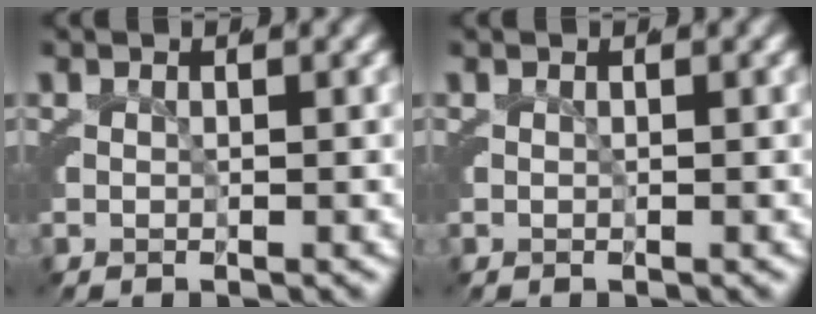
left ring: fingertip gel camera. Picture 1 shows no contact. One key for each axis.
{"total": 0.0}